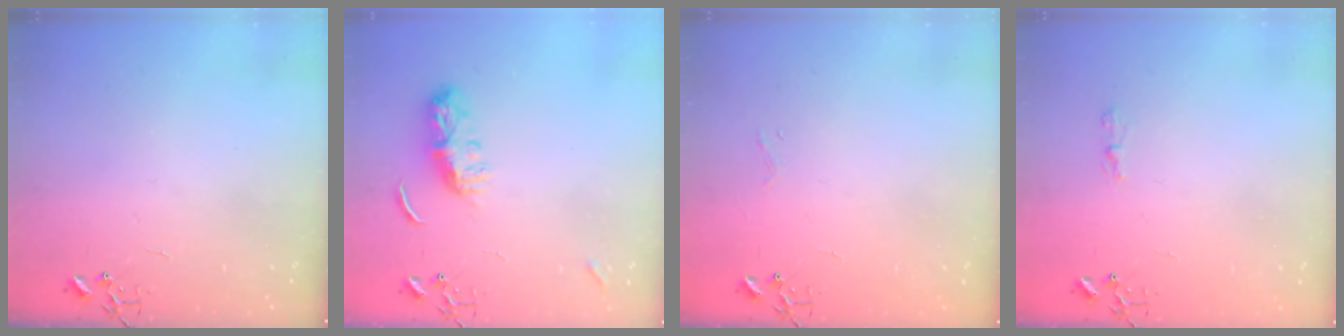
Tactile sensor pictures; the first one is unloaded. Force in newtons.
{"total": 7.4, "press": 7.4, "slide": 0.5}
{"total": 3.3, "press": 3.3, "slide": 0.3}
{"total": 3.9, "press": 3.9, "slide": 0.5}